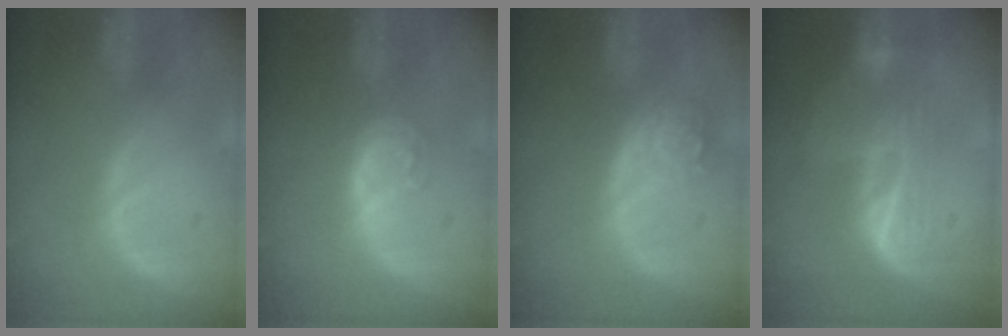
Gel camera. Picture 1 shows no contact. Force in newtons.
{"total": 4.3, "press": 3.9, "slide": 1.9}
{"total": 5.0, "press": 4.4, "slide": 2.3}
{"total": 6.0, "press": 5.6, "slide": 2.1}